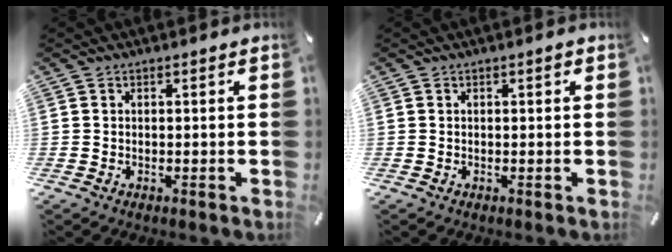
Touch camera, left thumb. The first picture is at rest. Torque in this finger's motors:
{"motor_torque": [0.45, 0.43, 0.06, -0.14, 0.00]}